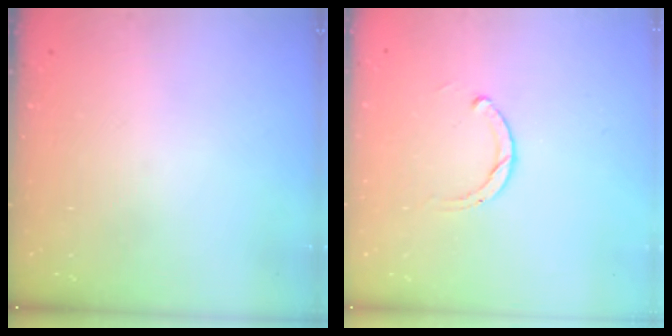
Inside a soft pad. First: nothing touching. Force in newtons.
{"total": 1.8, "press": 1.8, "slide": 0.2}